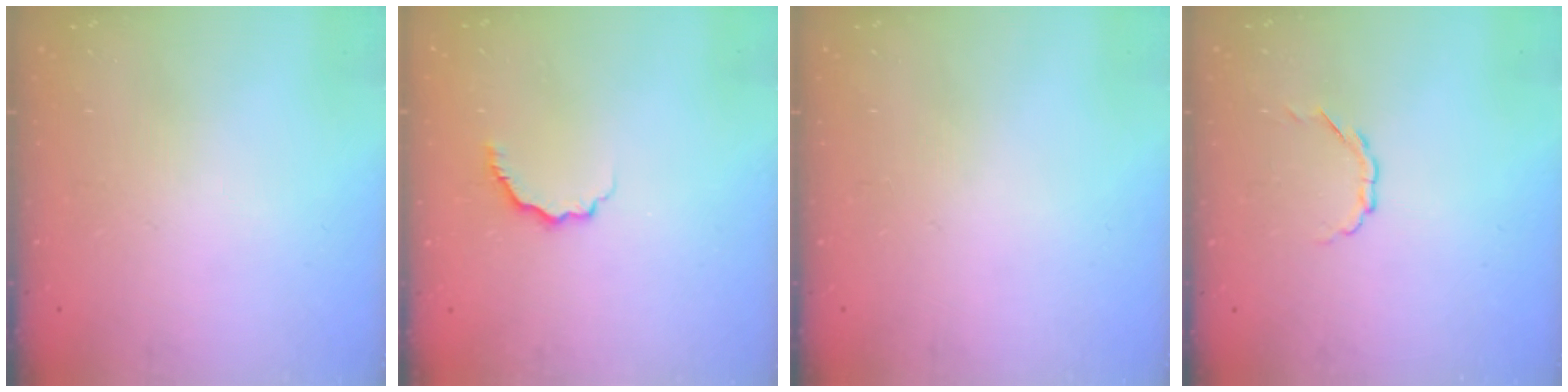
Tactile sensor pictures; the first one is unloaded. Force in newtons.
{"total": 4.8, "press": 4.7, "slide": 0.8}
{"total": 0.0}
{"total": 2.8, "press": 2.7, "slide": 0.8}